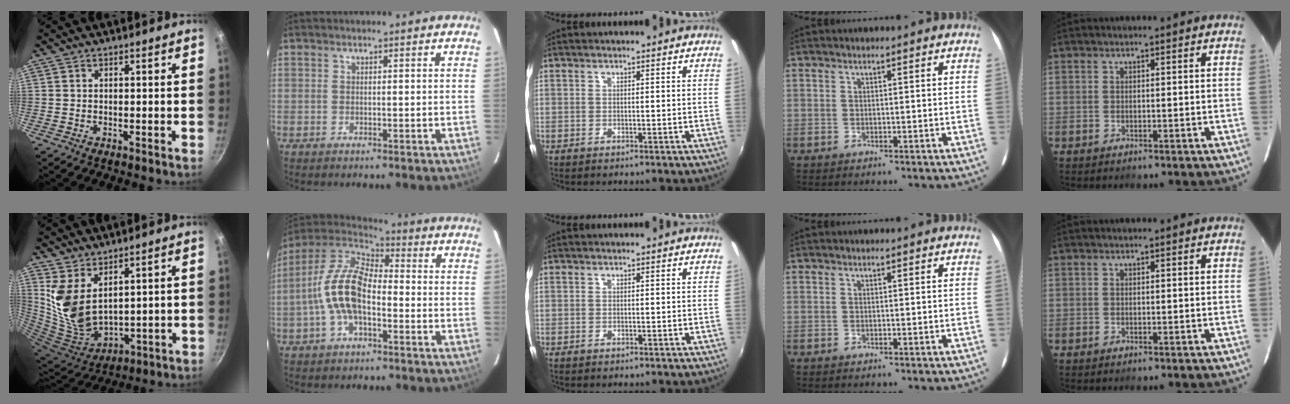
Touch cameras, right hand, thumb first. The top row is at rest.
{"thumb": {"total": 11.2, "force": [5.7, 5.8, 7.7], "torque": [-0.145, -0.064, 0.131]}, "index": {"total": 13.7, "force": [-3.0, 6.8, 11.5], "torque": [-0.237, 0.014, -0.062]}}